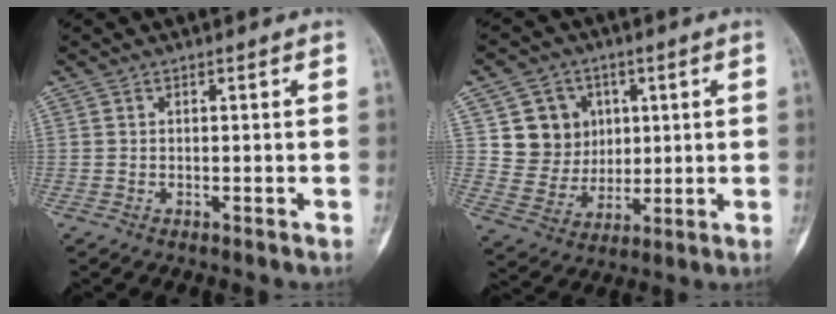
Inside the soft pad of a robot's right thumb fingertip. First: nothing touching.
{"total": 11.0, "force": [3.3, 10.0, 3.0], "torque": [-0.008, -0.007, 0.068]}